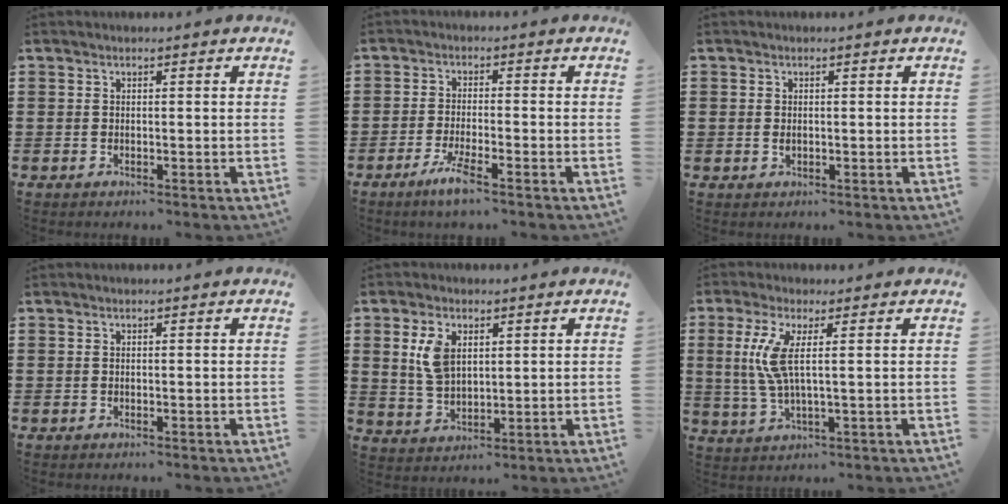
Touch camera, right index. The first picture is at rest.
{"total": 4.5, "force": [-2.7, 0.5, 3.6], "torque": [-0.077, -0.012, -0.050]}
{"total": 0.8, "force": [0.0, 0.6, 0.5], "torque": [-0.011, 0.004, 0.000]}
{"total": 0.0}
{"total": 5.7, "force": [1.9, 3.4, 4.1], "torque": [-0.099, 0.008, 0.032]}
{"total": 6.9, "force": [1.2, 1.2, 6.6], "torque": [-0.164, -0.017, 0.007]}